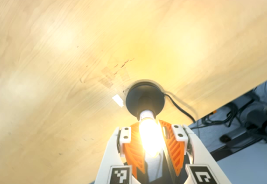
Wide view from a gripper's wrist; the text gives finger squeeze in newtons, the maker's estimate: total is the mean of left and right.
{"total": 13.3, "left": 12.5, "right": 14.2}